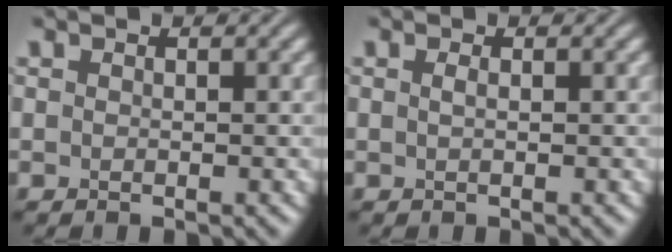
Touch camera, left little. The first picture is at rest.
{"total": 0.6, "force": [0.1, 0.2, 0.6], "torque": [-0.012, 0.004, 0.002]}